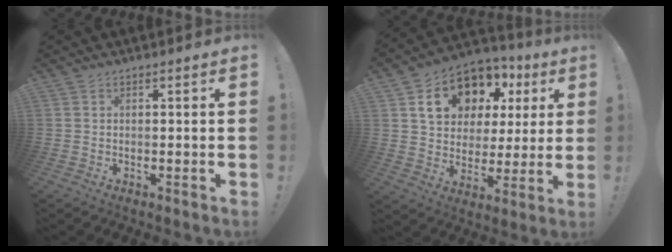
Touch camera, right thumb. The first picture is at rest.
{"total": 16.1, "force": [8.2, 11.5, 7.8], "torque": [-0.121, -0.039, 0.162]}